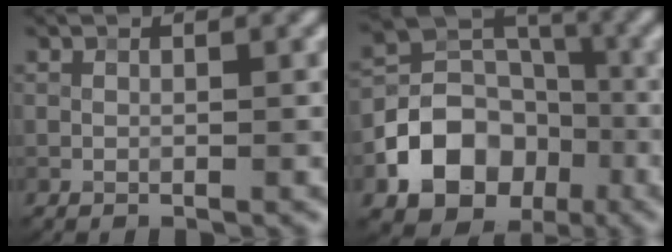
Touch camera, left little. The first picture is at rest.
{"total": 9.5, "force": [-3.8, 7.4, 4.5], "torque": [-0.056, 0.001, -0.086]}